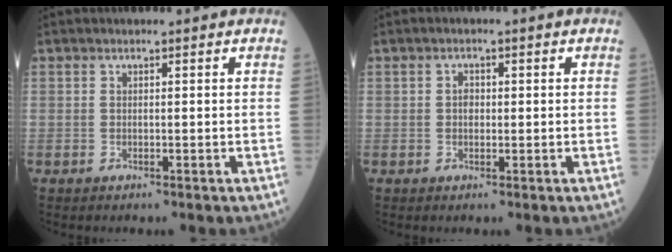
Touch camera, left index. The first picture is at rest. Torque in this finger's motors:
{"motor_torque": [0.72, 0.10, 0.19, 0.01]}